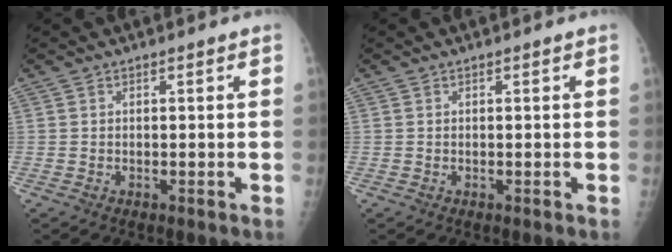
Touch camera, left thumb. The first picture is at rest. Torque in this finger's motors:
{"motor_torque": [0.00, 0.00, -0.01, -0.01, 0.00]}